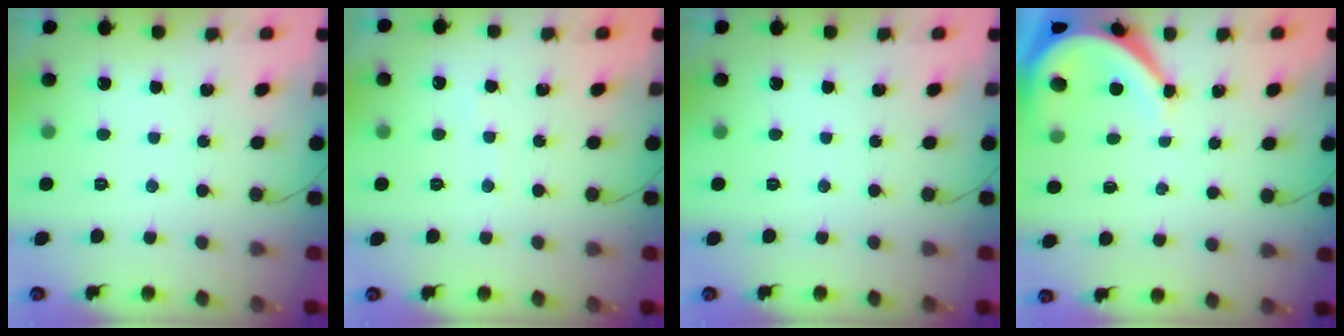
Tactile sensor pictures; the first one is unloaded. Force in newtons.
{"total": 2.4, "press": 2.3, "slide": 0.3}
{"total": 0.0}
{"total": 7.3, "press": 7.3, "slide": 0.7}